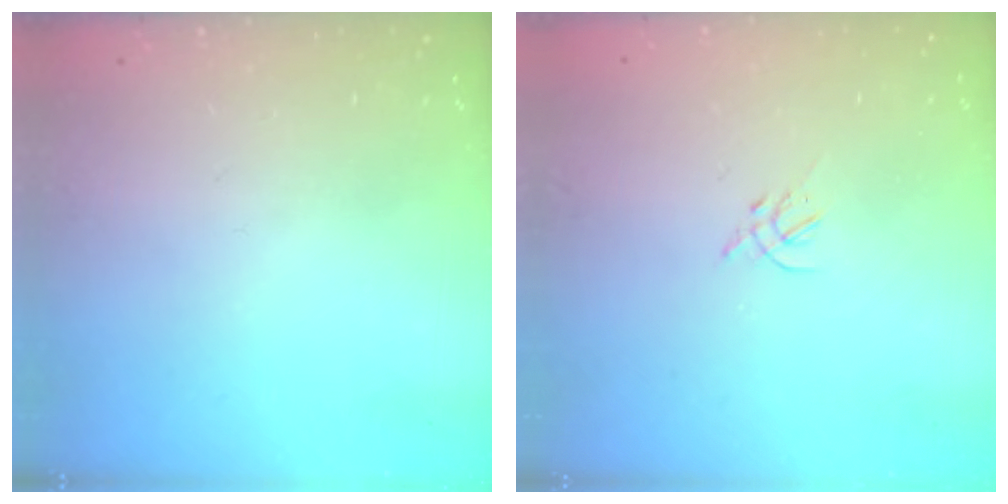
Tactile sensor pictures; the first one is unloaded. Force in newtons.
{"total": 1.4, "press": 1.3, "slide": 0.5}